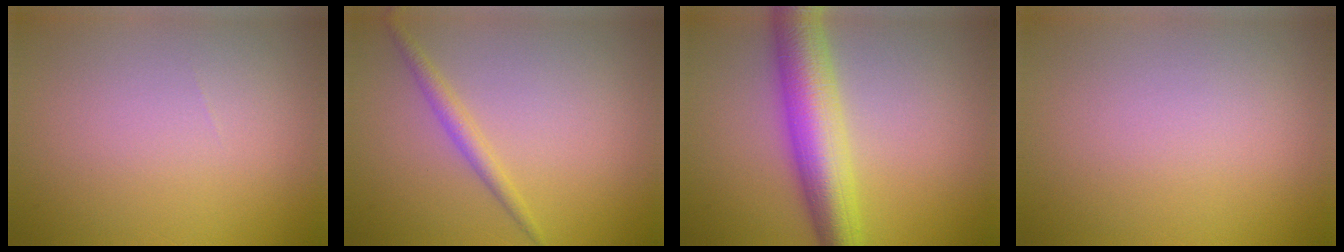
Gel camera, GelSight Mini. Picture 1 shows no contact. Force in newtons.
{"total": 1.7, "press": 1.7, "slide": 0.1}
{"total": 7.4, "press": 7.4, "slide": 0.1}
{"total": 0.0}